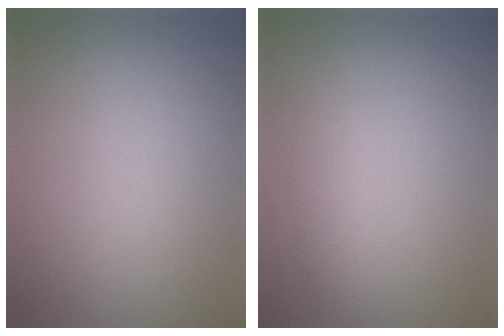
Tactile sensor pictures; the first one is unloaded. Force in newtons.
{"total": 1.8, "press": 1.8, "slide": 0.1}